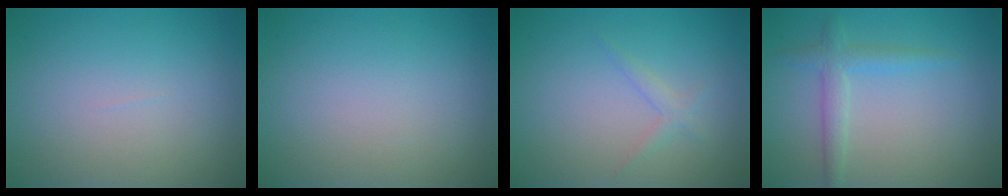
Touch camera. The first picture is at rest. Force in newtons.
{"total": 0.0}
{"total": 1.1, "press": 1.1, "slide": 0.1}
{"total": 2.2, "press": 2.2, "slide": 0.1}